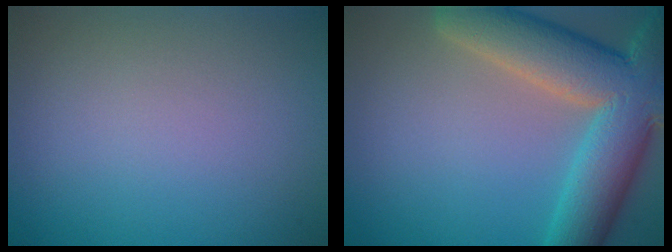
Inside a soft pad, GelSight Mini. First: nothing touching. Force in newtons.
{"total": 10.6, "press": 10.6, "slide": 0.9}